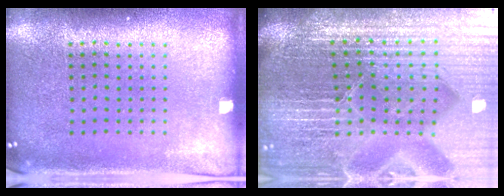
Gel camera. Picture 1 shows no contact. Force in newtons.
{"total": 6.7, "press": 5.9, "slide": 3.2}